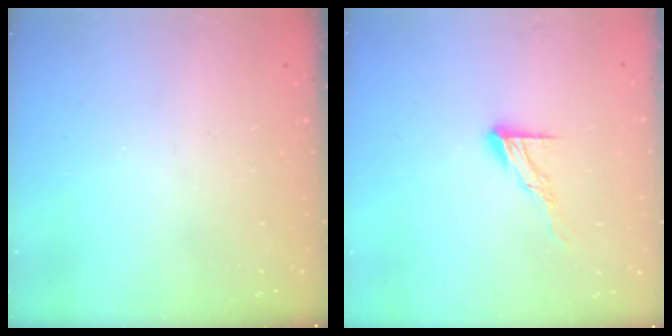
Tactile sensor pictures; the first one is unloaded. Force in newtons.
{"total": 8.7, "press": 8.7, "slide": 0.7}